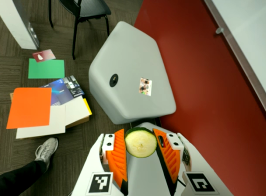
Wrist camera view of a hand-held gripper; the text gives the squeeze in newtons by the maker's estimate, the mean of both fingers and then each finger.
{"total": 9.2, "left": 9.4, "right": 9.0}